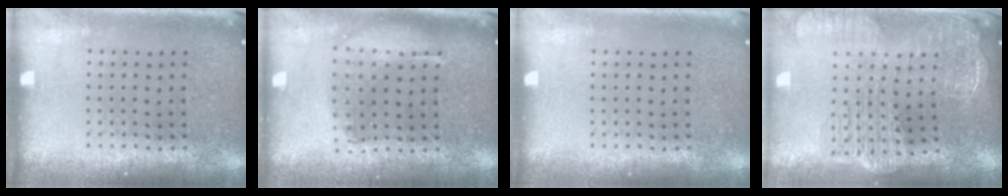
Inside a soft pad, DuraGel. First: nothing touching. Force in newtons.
{"total": 1.5, "press": 1.4, "slide": 0.7}
{"total": 0.0}
{"total": 2.8, "press": 2.3, "slide": 1.5}